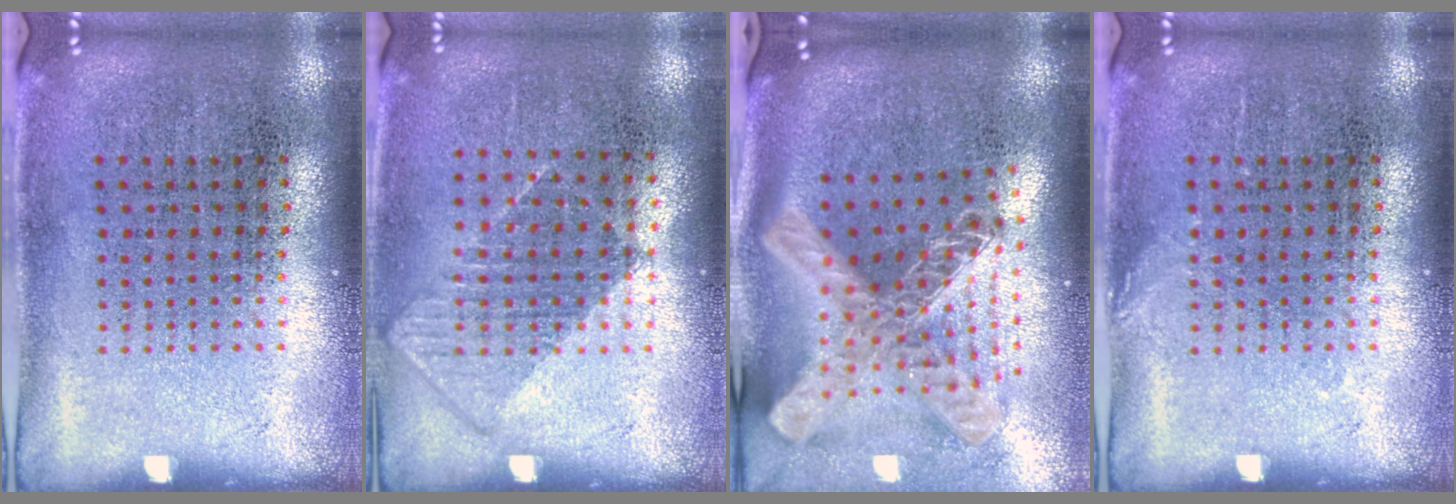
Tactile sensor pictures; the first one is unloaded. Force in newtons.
{"total": 0.8, "press": 0.8, "slide": 0.3}
{"total": 3.0, "press": 2.1, "slide": 2.1}
{"total": 0.6, "press": 0.5, "slide": 0.1}